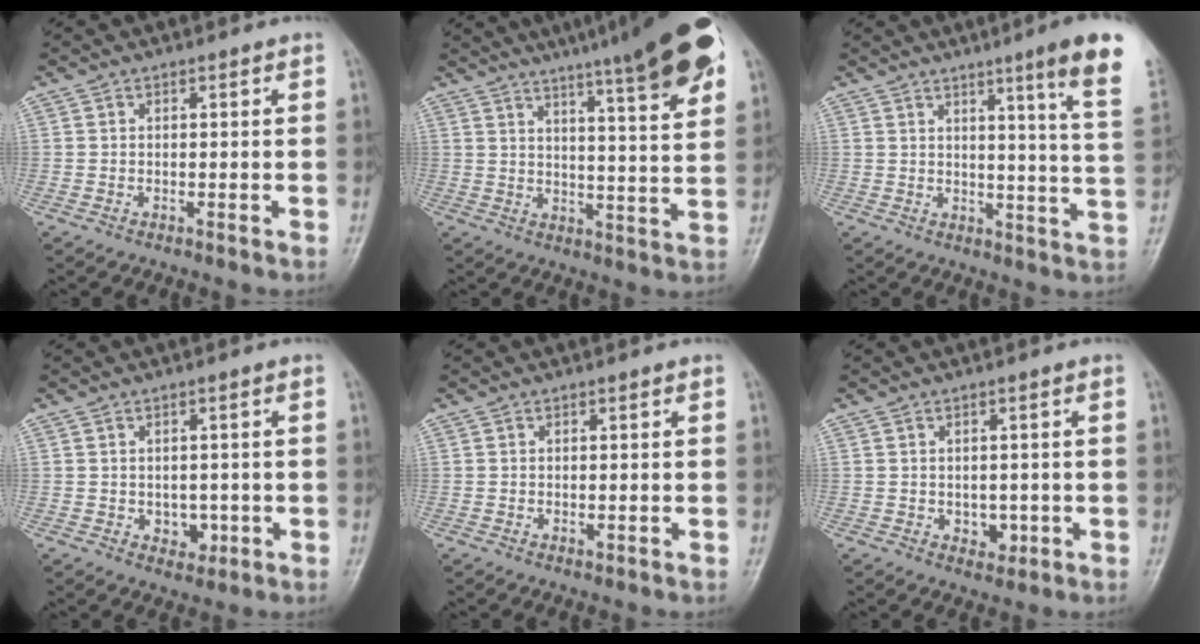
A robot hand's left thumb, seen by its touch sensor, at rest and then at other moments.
{"total": 20.2, "force": [13.2, 2.5, 15.1], "torque": [-0.200, -0.038, 0.173]}
{"total": 12.7, "force": [7.3, -0.4, 10.4], "torque": [-0.134, -0.041, 0.083]}
{"total": 3.7, "force": [-0.6, 2.8, 2.2], "torque": [-0.010, 0.001, -0.001]}
{"total": 0.9, "force": [0.1, 0.5, 0.8], "torque": [-0.010, -0.001, 0.003]}
{"total": 3.3, "force": [-0.5, 2.5, 2.1], "torque": [-0.011, 0.000, 0.000]}